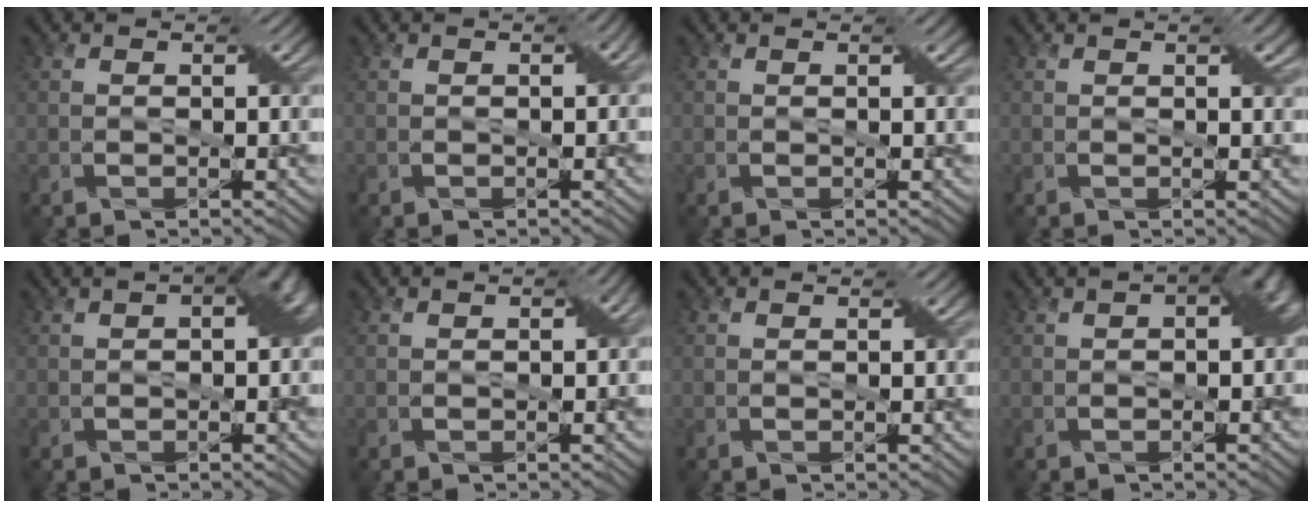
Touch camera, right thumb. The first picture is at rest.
{"total": 1.0, "force": [0.1, 0.4, 0.9], "torque": [-0.011, 0.005, 0.002]}
{"total": 0.6, "force": [0.3, 0.0, 0.5], "torque": [-0.007, 0.002, 0.004]}
{"total": 1.8, "force": [0.9, 0.3, 1.5], "torque": [-0.021, 0.003, 0.015]}
{"total": 3.9, "force": [0.3, 1.8, 3.4], "torque": [-0.038, 0.011, 0.003]}
{"total": 1.5, "force": [0.0, 0.8, 1.3], "torque": [-0.016, 0.001, 0.000]}
{"total": 0.0}
{"total": 4.4, "force": [0.4, 2.1, 3.8], "torque": [-0.044, 0.010, 0.004]}